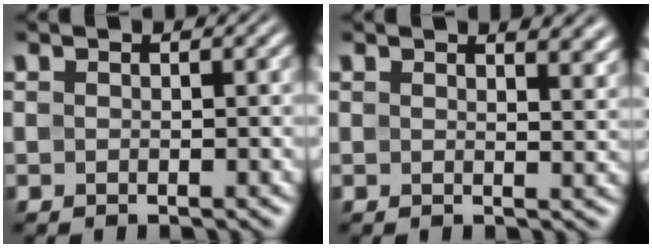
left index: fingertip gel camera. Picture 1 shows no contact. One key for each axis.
{"total": 3.8, "fx": 2.6, "fy": 1.5, "fz": 2.3, "tx": -0.012, "ty": 0.008, "tz": 0.031}